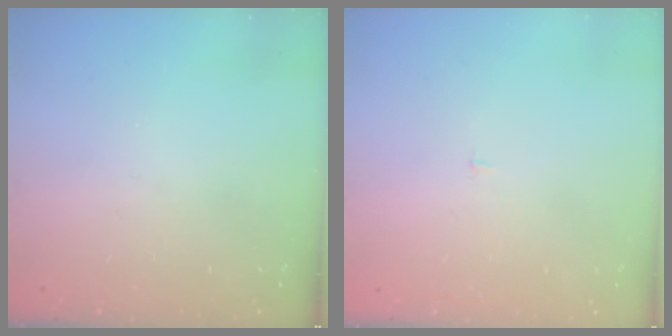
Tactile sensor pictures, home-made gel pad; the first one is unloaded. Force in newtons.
{"total": 1.2, "press": 1.2, "slide": 0.1}